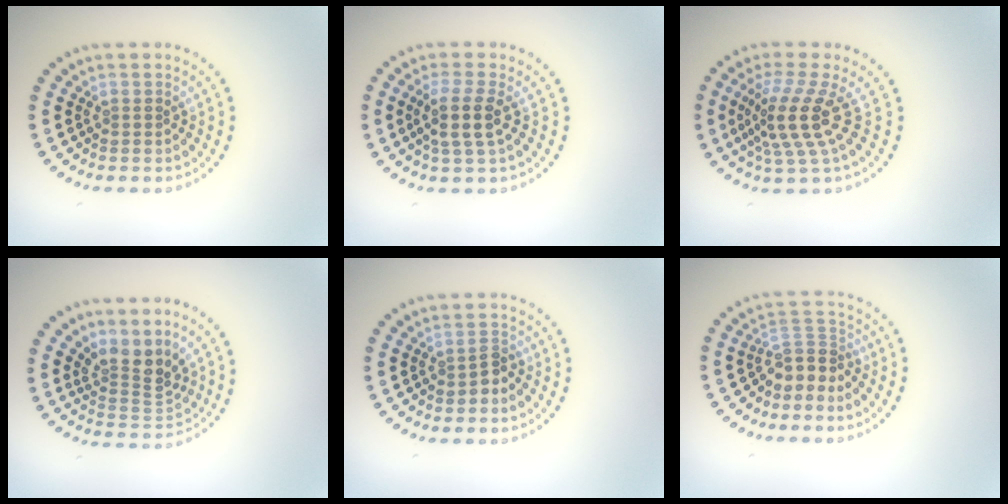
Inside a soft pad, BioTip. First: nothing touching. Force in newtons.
{"total": 2.9, "press": 2.4, "slide": 1.7}
{"total": 4.5, "press": 3.2, "slide": 3.2}
{"total": 3.5, "press": 2.4, "slide": 2.6}
{"total": 1.4, "press": 1.2, "slide": 0.7}
{"total": 2.9, "press": 2.1, "slide": 2.0}